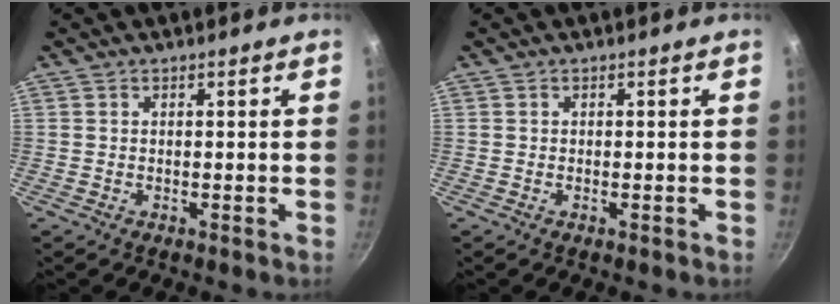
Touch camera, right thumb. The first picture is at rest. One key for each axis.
{"total": 0.5, "fx": -0.3, "fy": 0.1, "fz": 0.4, "tx": -0.009, "ty": 0.003, "tz": -0.007}